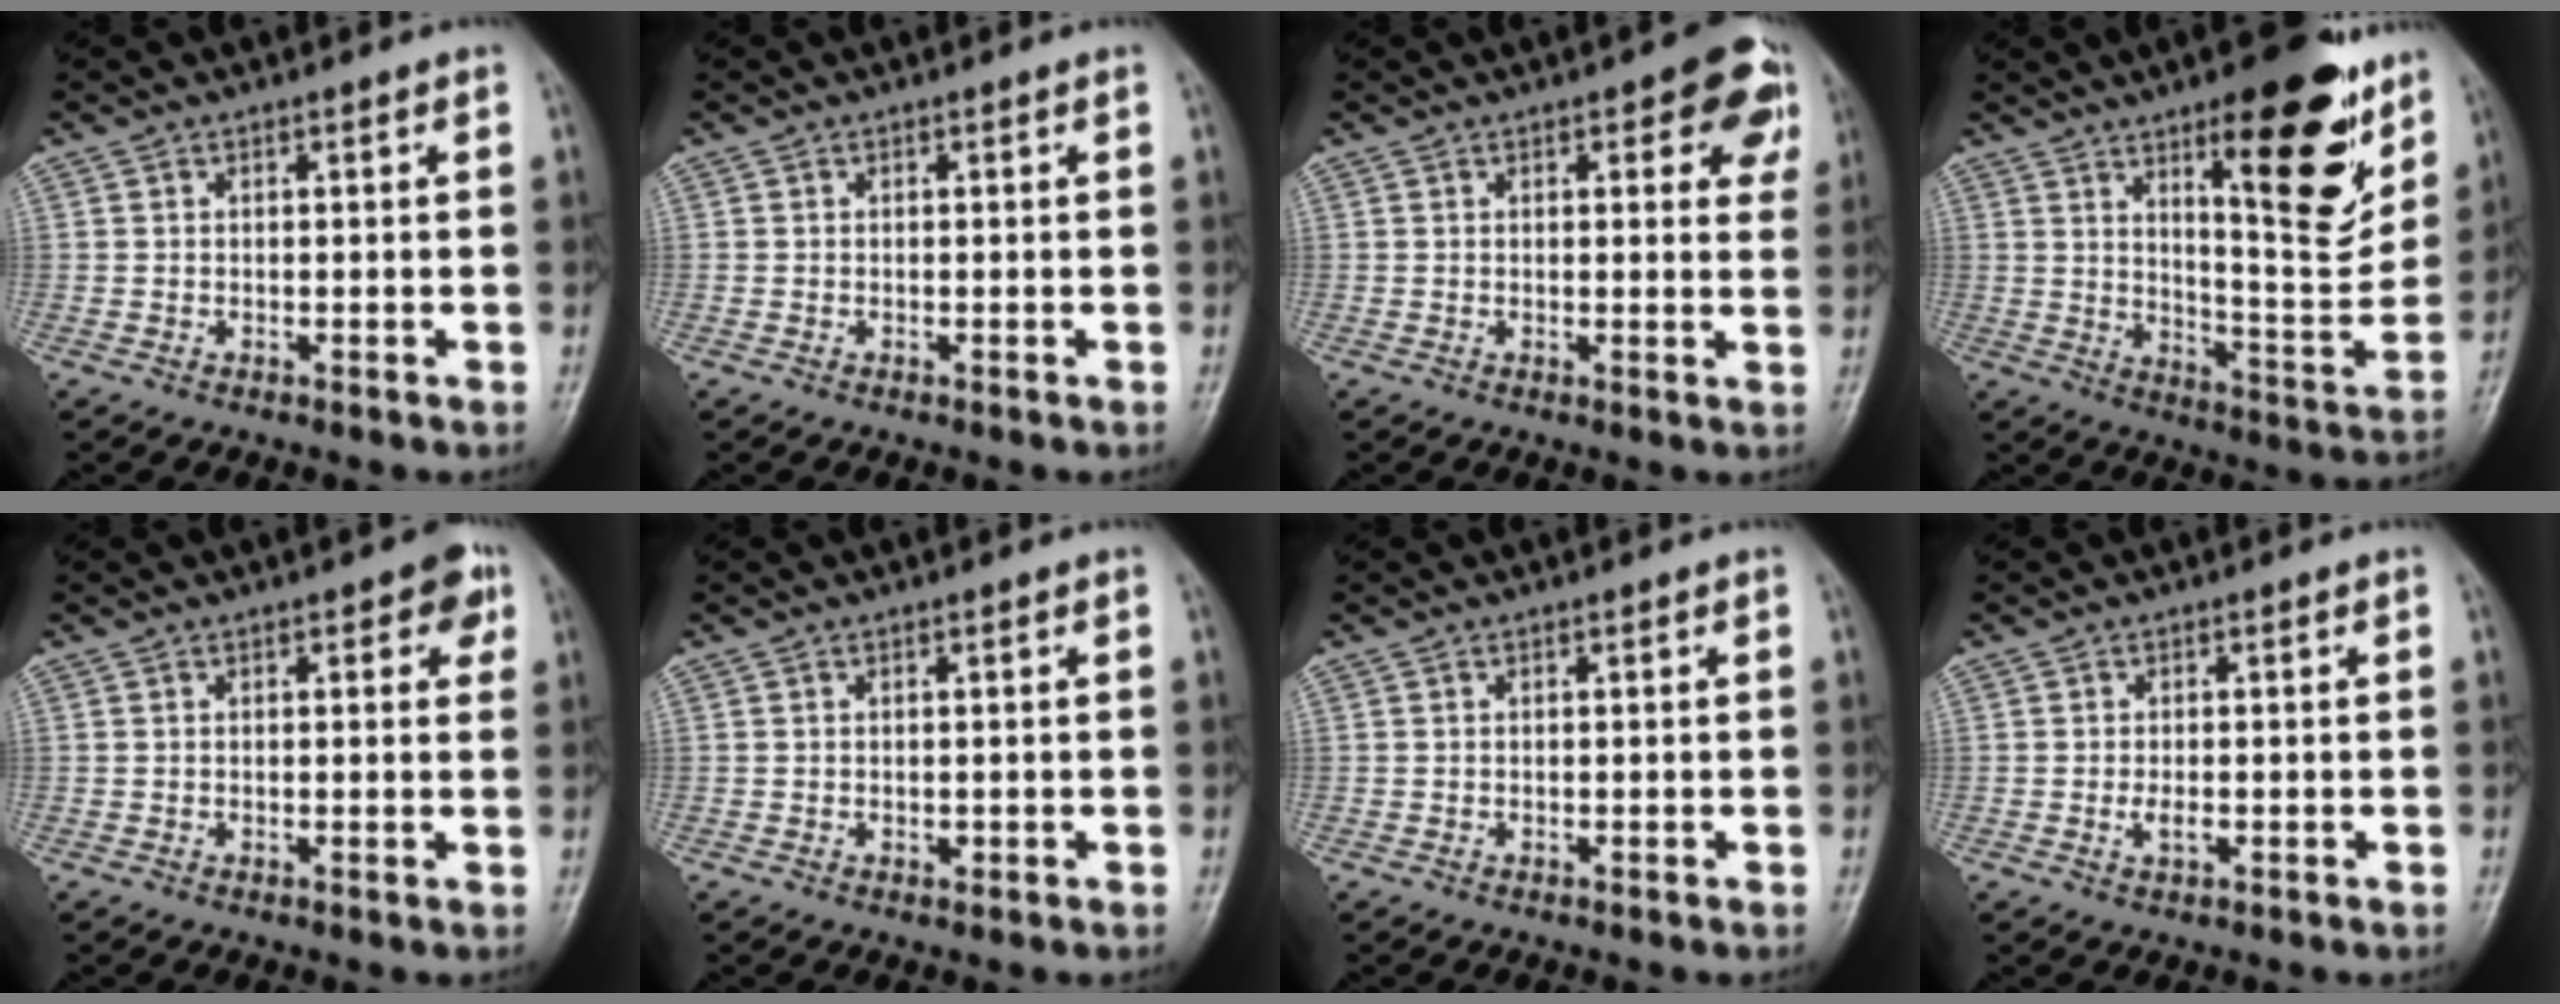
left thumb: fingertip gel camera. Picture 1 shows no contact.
{"total": 0.0}
{"total": 8.9, "force": [4.0, 3.7, 7.1], "torque": [-0.044, -0.008, 0.037]}
{"total": 20.0, "force": [10.8, 5.9, 15.7], "torque": [-0.177, -0.066, 0.167]}
{"total": 4.1, "force": [1.7, 1.9, 3.2], "torque": [-0.018, -0.001, 0.011]}
{"total": 0.8, "force": [0.1, 0.5, 0.6], "torque": [-0.005, 0.000, 0.003]}
{"total": 0.0}
{"total": 2.1, "force": [-0.4, 1.0, 1.8], "torque": [-0.031, -0.002, -0.007]}